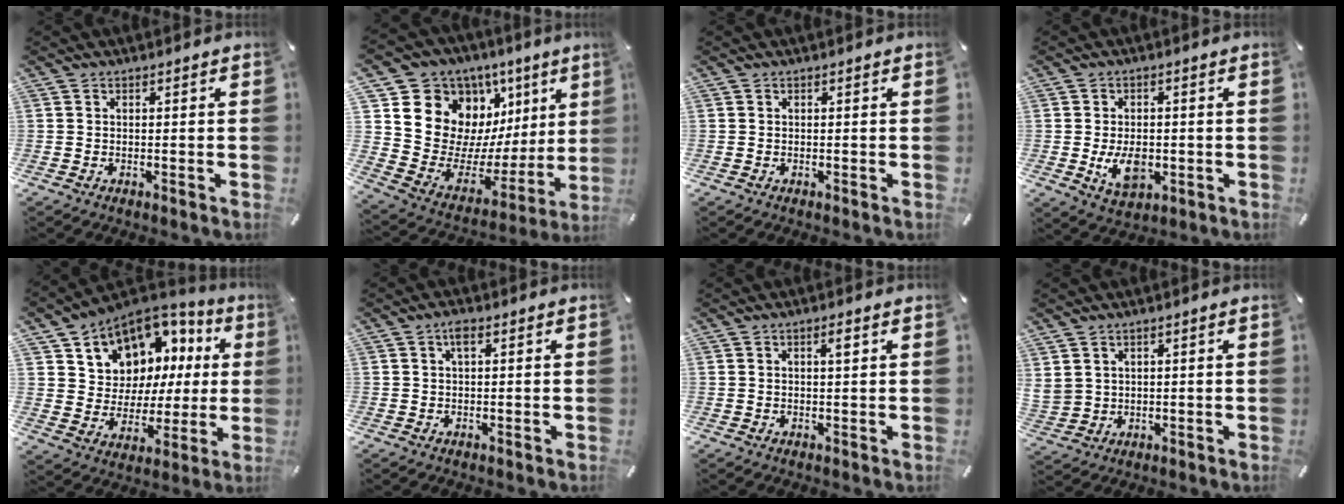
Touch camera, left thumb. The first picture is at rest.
{"total": 14.7, "force": [6.9, 12.0, 4.8], "torque": [-0.066, -0.080, 0.143]}
{"total": 0.0}
{"total": 7.4, "force": [-1.2, 5.0, 5.4], "torque": [-0.099, -0.004, -0.021]}
{"total": 11.0, "force": [6.4, 8.8, 2.0], "torque": [-0.054, -0.063, 0.125]}
{"total": 2.2, "force": [0.8, 0.8, 1.8], "torque": [-0.039, 0.006, 0.011]}
{"total": 2.0, "force": [0.9, 0.2, 1.8], "torque": [-0.036, 0.003, 0.012]}
{"total": 3.5, "force": [2.1, 2.8, 0.5], "torque": [-0.019, -0.008, 0.041]}